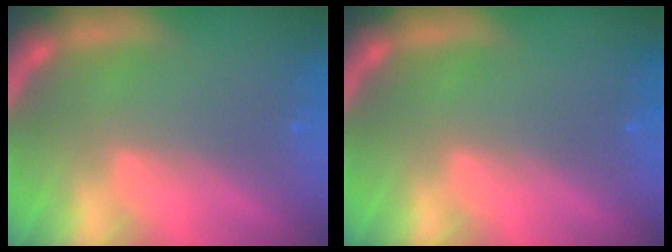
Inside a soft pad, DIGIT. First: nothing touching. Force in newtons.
{"total": 0.0}